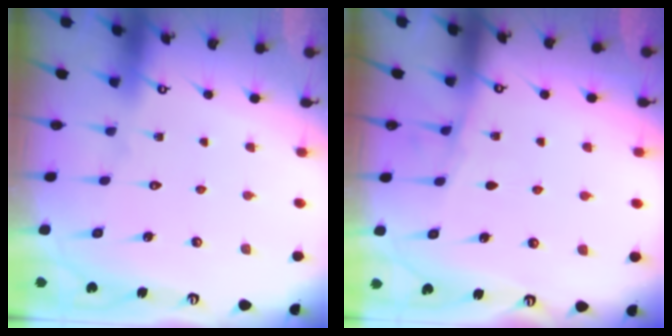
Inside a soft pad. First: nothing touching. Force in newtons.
{"total": 3.3, "press": 3.3, "slide": 0.5}